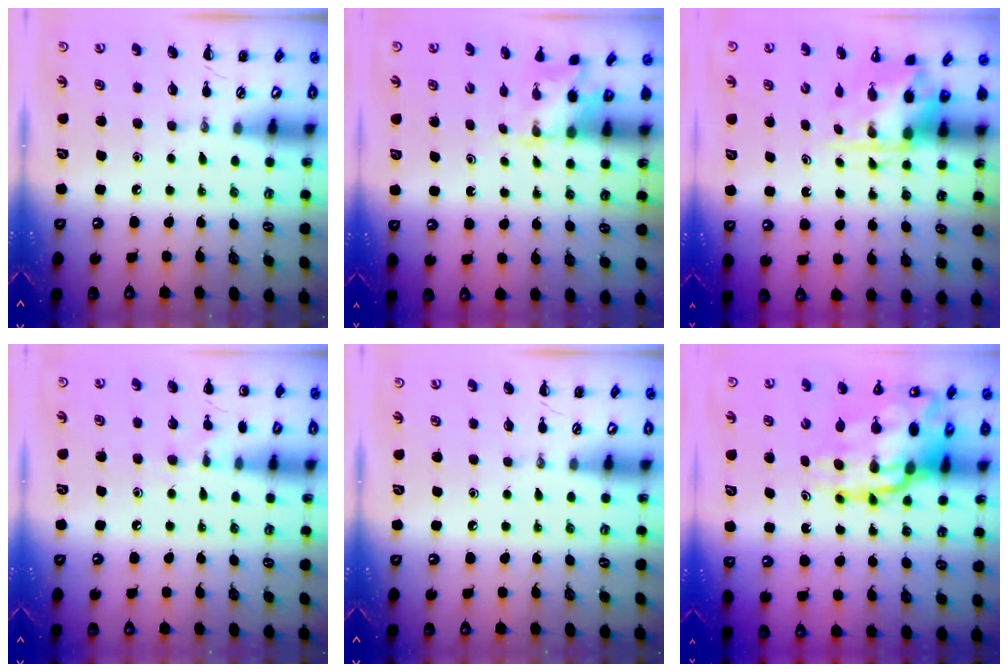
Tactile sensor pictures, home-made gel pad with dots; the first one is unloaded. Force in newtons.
{"total": 1.7, "press": 1.6, "slide": 0.5}
{"total": 3.8, "press": 3.7, "slide": 0.9}
{"total": 5.7, "press": 5.5, "slide": 1.5}
{"total": 0.0}
{"total": 18.8, "press": 18.2, "slide": 4.9}